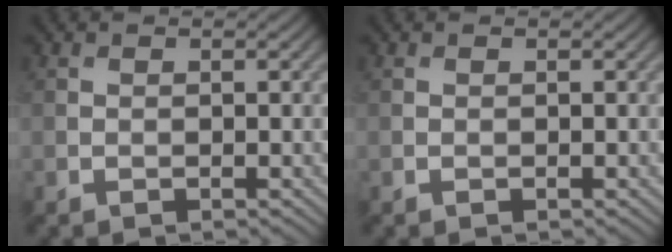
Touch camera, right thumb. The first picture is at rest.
{"total": 0.0}